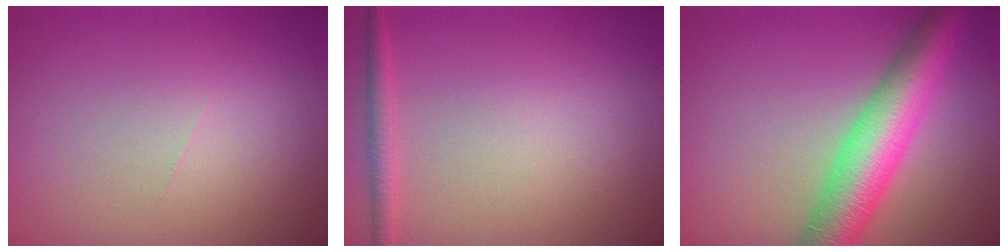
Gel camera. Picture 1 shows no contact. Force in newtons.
{"total": 1.6, "press": 1.6, "slide": 0.1}
{"total": 8.2, "press": 8.2, "slide": 0.2}